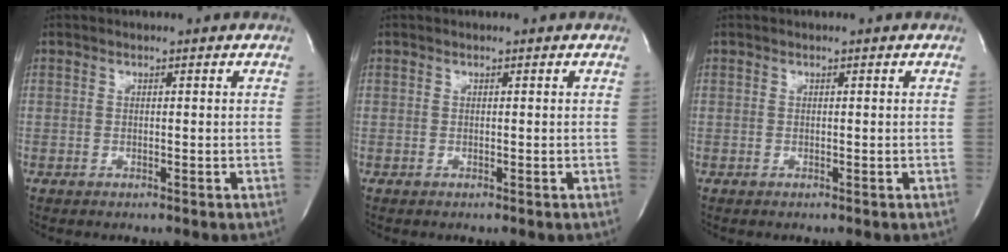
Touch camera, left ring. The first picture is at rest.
{"total": 0.0}
{"total": 0.0}